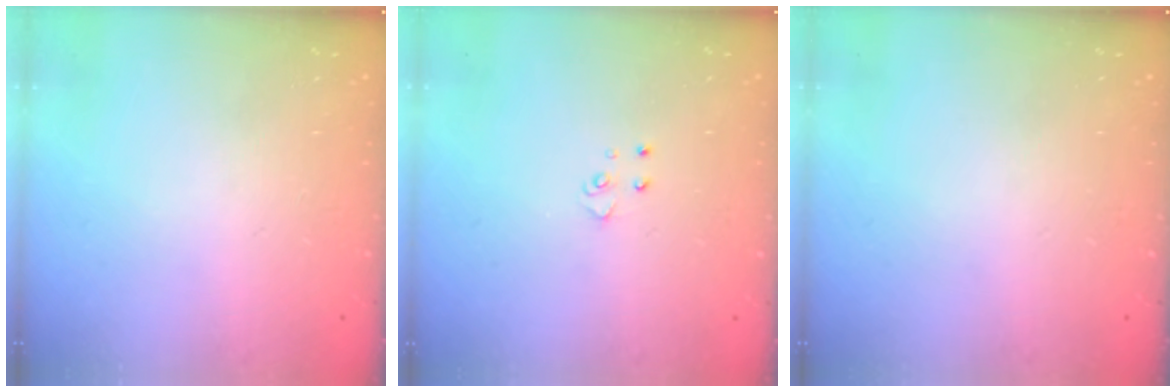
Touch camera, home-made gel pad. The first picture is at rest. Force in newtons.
{"total": 4.0, "press": 4.0, "slide": 0.4}
{"total": 0.0}